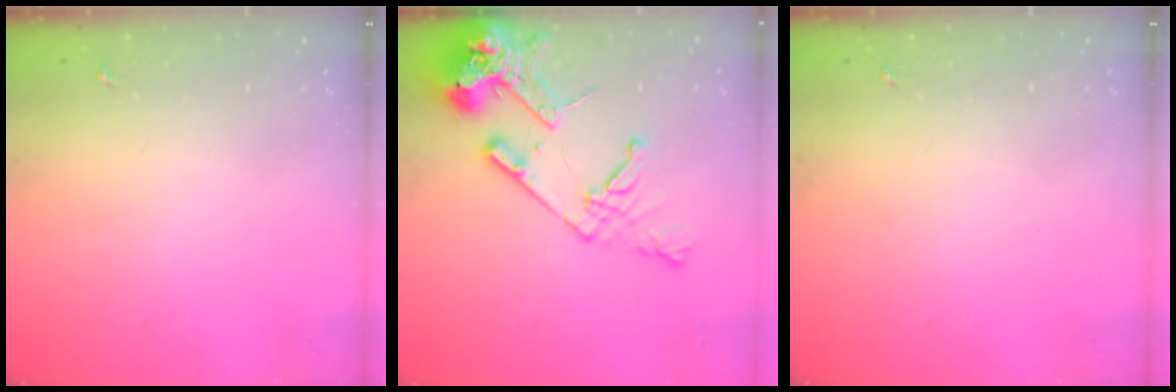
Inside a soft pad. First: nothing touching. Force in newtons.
{"total": 16.9, "press": 16.7, "slide": 2.4}
{"total": 0.0}